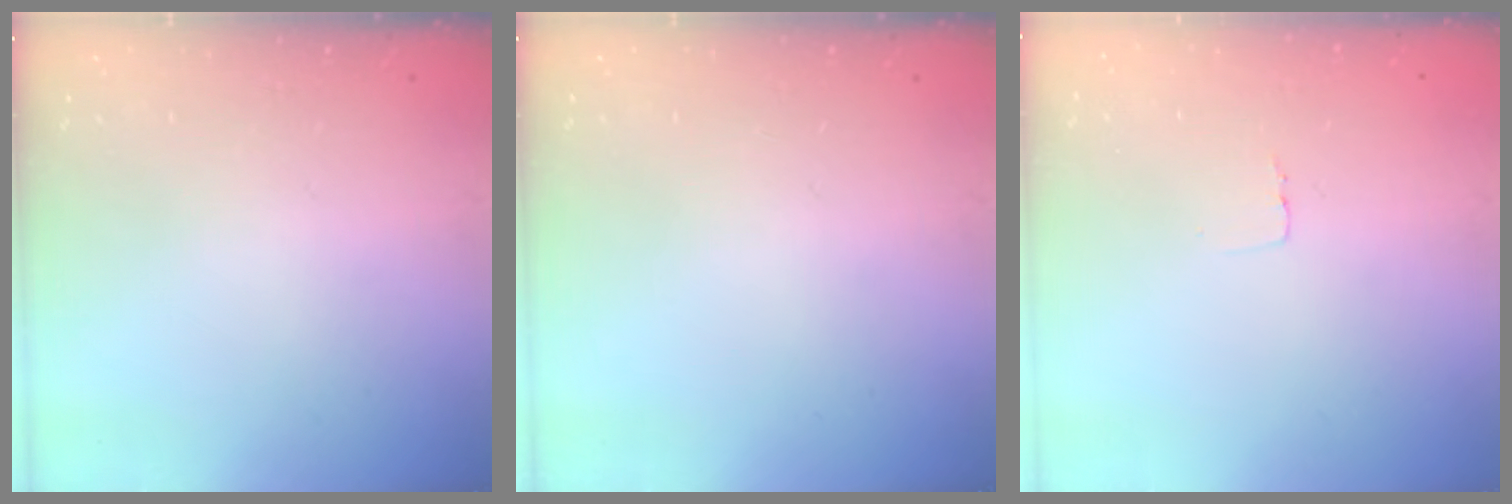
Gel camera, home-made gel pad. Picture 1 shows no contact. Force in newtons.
{"total": 0.0}
{"total": 2.6, "press": 2.6, "slide": 0.1}